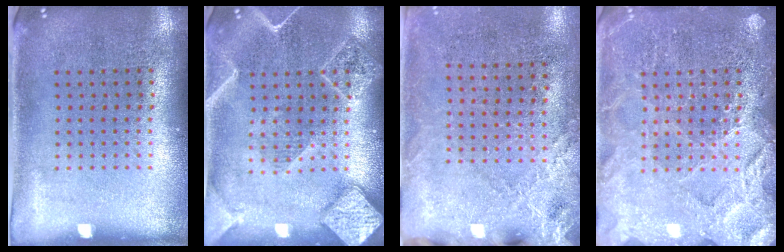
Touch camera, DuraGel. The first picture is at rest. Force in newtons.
{"total": 2.1, "press": 2.1, "slide": 0.2}
{"total": 2.5, "press": 2.2, "slide": 1.2}
{"total": 5.1, "press": 5.1, "slide": 0.7}